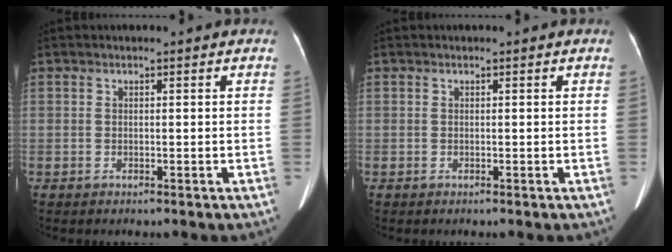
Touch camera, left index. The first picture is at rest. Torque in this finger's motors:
{"motor_torque": [-0.04, -0.30, -0.02, -0.01]}